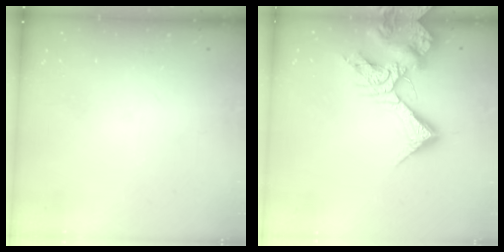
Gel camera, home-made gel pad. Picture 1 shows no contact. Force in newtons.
{"total": 12.5, "press": 12.4, "slide": 1.4}